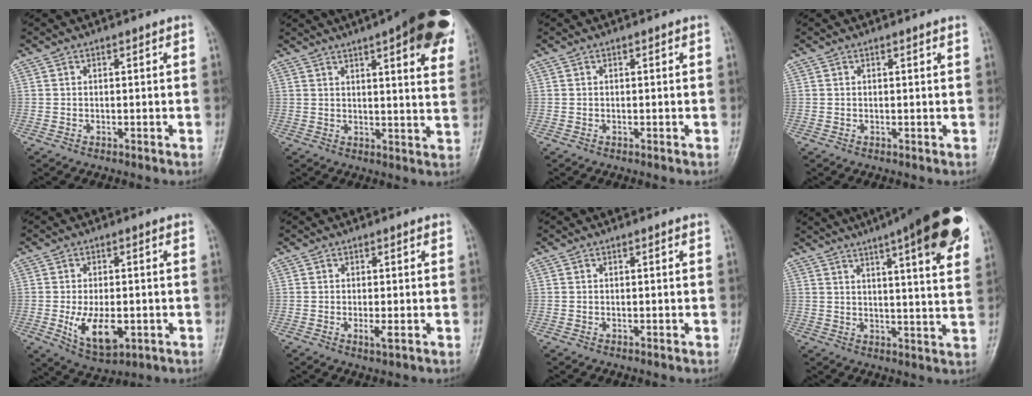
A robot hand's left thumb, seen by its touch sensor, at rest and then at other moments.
{"total": 22.0, "force": [11.9, 5.7, 17.6], "torque": [-0.211, -0.014, 0.138]}
{"total": 0.0}
{"total": 0.7, "force": [0.5, -0.1, 0.4], "torque": [-0.011, -0.001, 0.009]}
{"total": 9.1, "force": [-2.1, 4.8, 7.5], "torque": [-0.120, -0.009, -0.023]}
{"total": 2.0, "force": [-0.2, 0.4, 2.0], "torque": [-0.033, -0.004, -0.004]}
{"total": 0.0}
{"total": 23.1, "force": [13.0, 4.7, 18.4], "torque": [-0.244, -0.018, 0.165]}